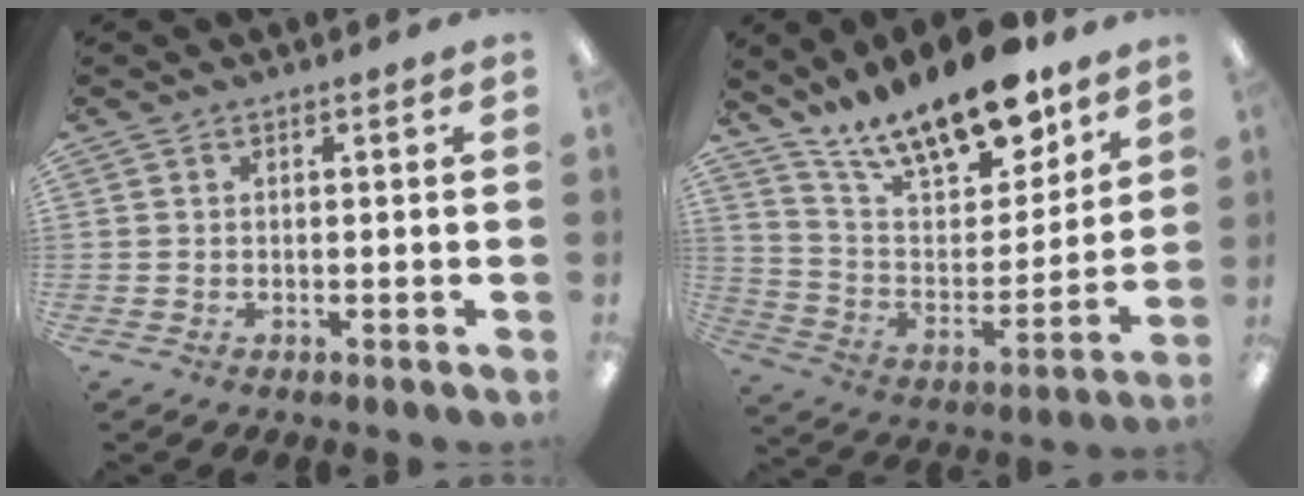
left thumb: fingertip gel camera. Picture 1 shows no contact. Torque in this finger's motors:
{"motor_torque": [0.86, 0.91, 1.39, -1.37, 0.26]}